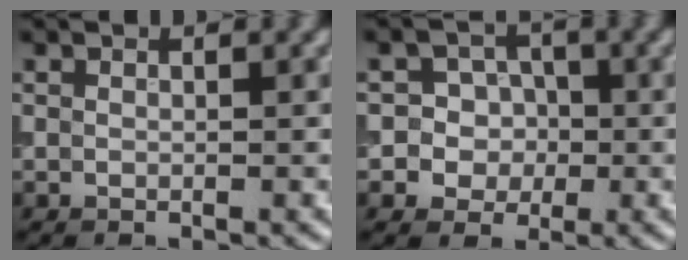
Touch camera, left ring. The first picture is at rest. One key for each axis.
{"total": 3.5, "fx": -0.2, "fy": 3.4, "fz": 1.1, "tx": 0.006, "ty": 0.013, "tz": -0.021}